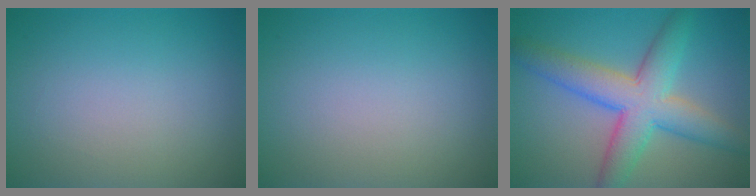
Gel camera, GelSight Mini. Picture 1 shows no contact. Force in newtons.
{"total": 0.0}
{"total": 7.4, "press": 7.3, "slide": 0.1}